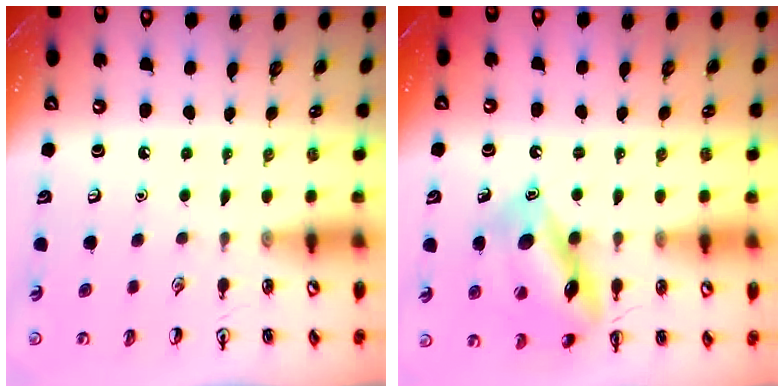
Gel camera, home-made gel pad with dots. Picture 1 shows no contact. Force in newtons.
{"total": 14.9, "press": 14.9, "slide": 1.3}